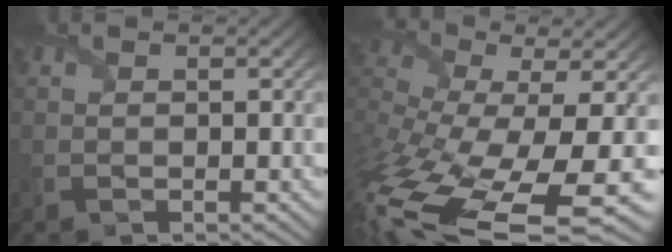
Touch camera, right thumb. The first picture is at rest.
{"total": 16.8, "force": [-6.8, 6.6, 13.8], "torque": [-0.320, -0.043, -0.083]}